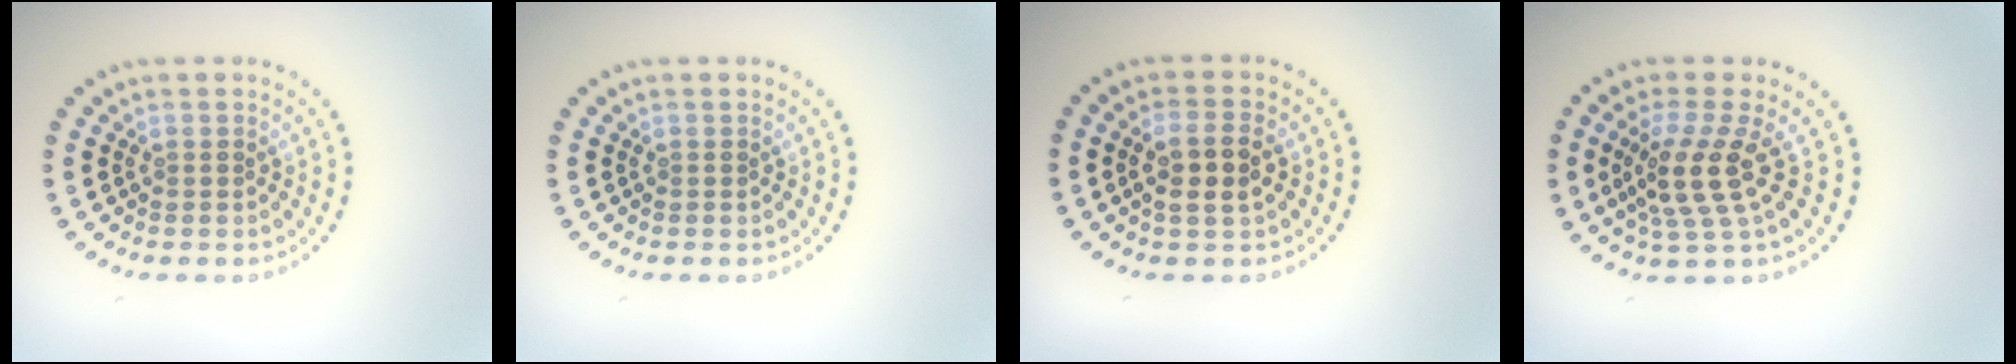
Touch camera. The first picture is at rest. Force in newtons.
{"total": 0.0}
{"total": 2.9, "press": 2.7, "slide": 0.9}
{"total": 4.0, "press": 3.0, "slide": 2.6}